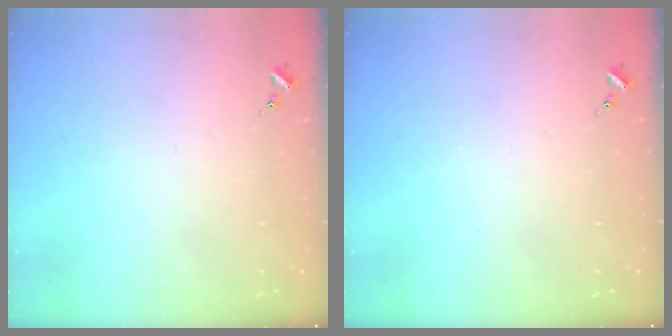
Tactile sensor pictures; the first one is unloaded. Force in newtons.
{"total": 0.0}